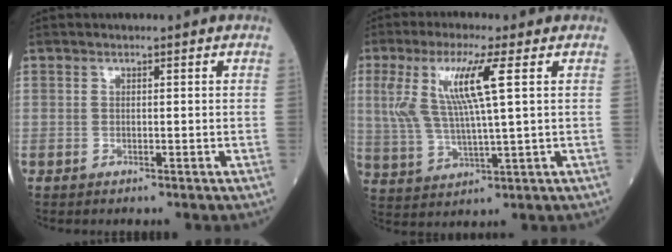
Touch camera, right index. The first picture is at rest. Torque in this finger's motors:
{"motor_torque": [0.60, 0.34, 0.26, 0.21]}